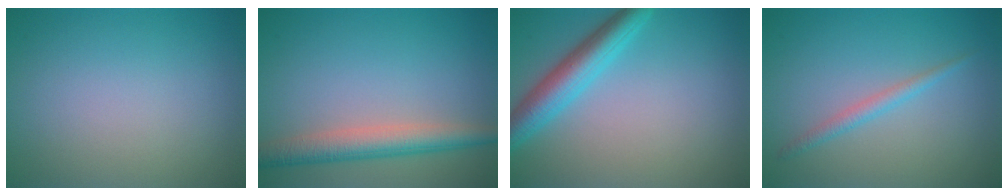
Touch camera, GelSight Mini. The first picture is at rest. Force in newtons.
{"total": 4.3, "press": 4.3, "slide": 0.1}
{"total": 4.5, "press": 4.5, "slide": 0.1}
{"total": 1.5, "press": 1.4, "slide": 0.1}